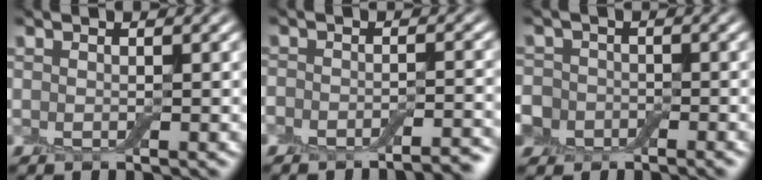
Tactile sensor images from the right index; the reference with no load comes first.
{"total": 4.2, "force": [-3.8, 0.9, 1.5], "torque": [-0.025, 0.002, -0.055]}
{"total": 7.0, "force": [-3.3, 5.9, 2.1], "torque": [-0.034, -0.009, -0.084]}